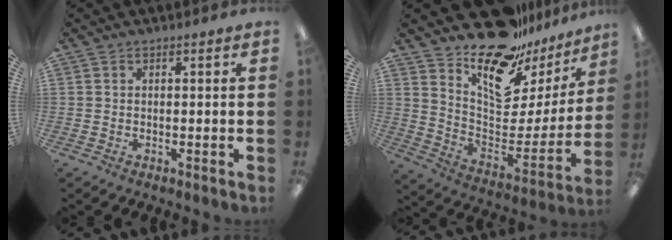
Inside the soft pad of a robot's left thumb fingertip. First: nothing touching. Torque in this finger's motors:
{"motor_torque": [1.43, 1.50, 1.10, -1.74, 0.20]}